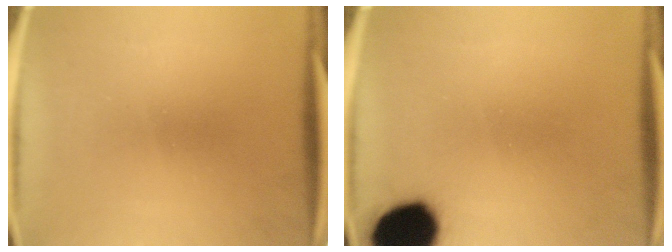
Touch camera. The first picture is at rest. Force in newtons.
{"total": 17.0}